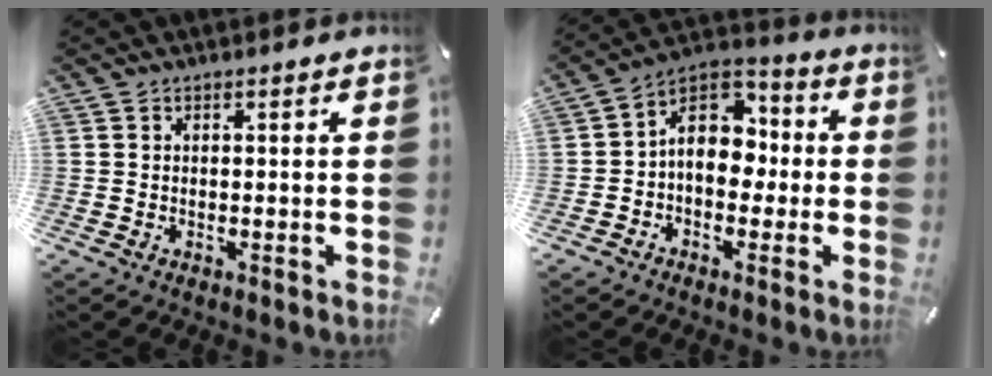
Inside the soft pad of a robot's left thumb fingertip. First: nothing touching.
{"total": 10.7, "force": [0.0, 8.4, 6.7], "torque": [-0.114, 0.004, -0.002]}